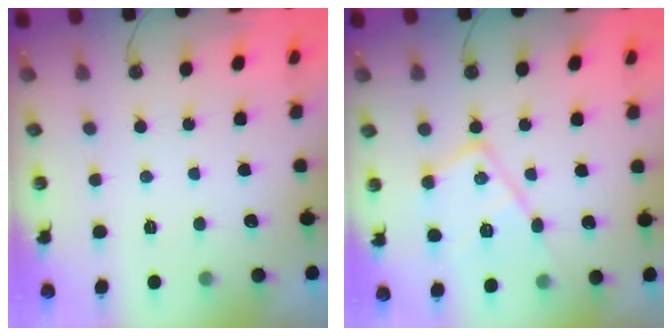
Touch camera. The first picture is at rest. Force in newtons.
{"total": 14.8, "press": 14.8, "slide": 0.7}